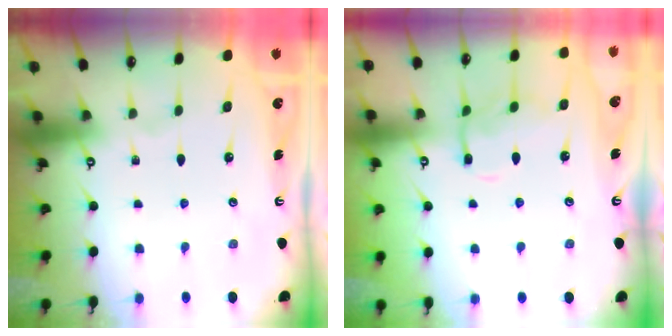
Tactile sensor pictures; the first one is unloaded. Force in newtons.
{"total": 10.8, "press": 10.8, "slide": 0.7}